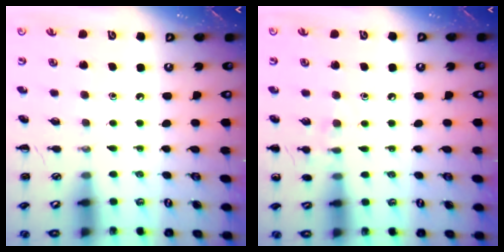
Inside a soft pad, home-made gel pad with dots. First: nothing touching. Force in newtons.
{"total": 7.0, "press": 6.7, "slide": 2.0}